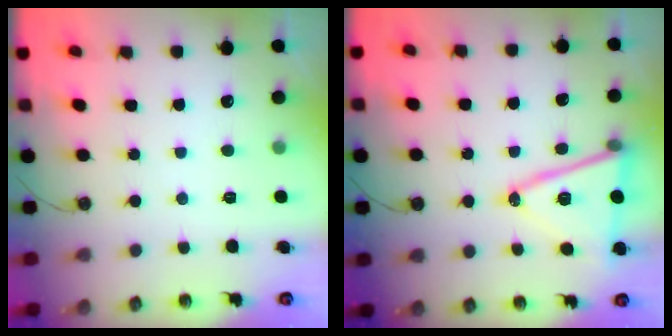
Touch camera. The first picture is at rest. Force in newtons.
{"total": 15.8, "press": 15.4, "slide": 3.7}